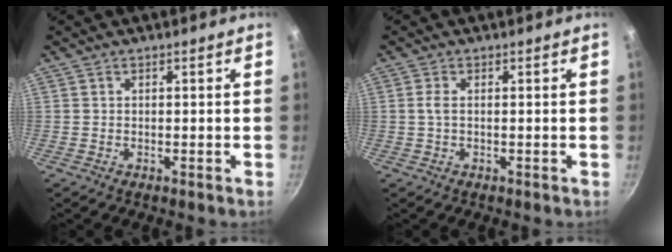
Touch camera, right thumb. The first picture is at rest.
{"total": 1.5, "force": [0.0, 0.6, 1.4], "torque": [-0.035, 0.004, -0.002]}